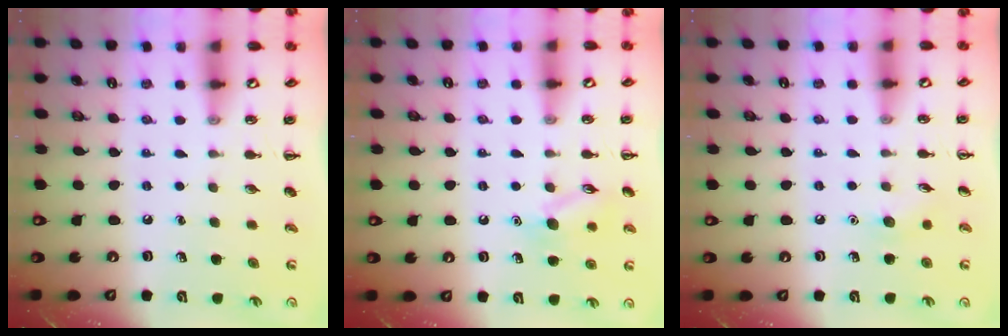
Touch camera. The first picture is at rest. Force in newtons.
{"total": 9.7, "press": 9.6, "slide": 0.7}
{"total": 6.0, "press": 5.7, "slide": 1.8}